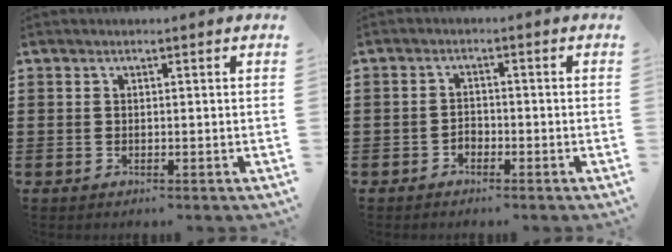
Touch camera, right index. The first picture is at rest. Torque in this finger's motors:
{"motor_torque": [2.14, 0.00, -0.03, -0.11]}